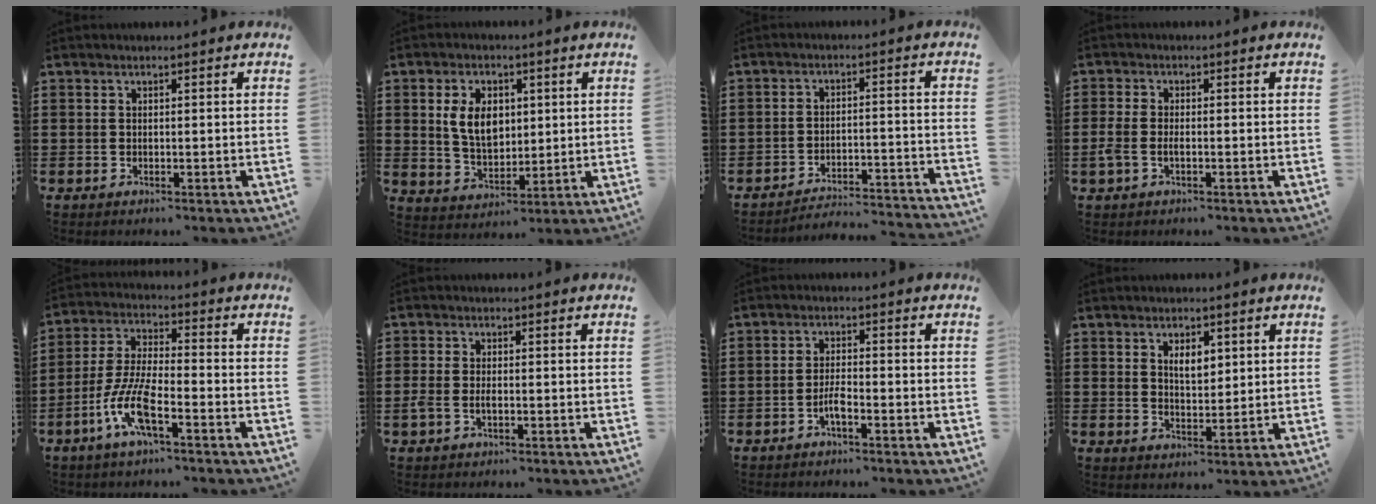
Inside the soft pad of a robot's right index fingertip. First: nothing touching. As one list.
[{"total": 7.2, "force": [1.4, 4.7, 5.3], "torque": [-0.121, 0.007, 0.019]}, {"total": 3.7, "force": [-3.6, 0.0, 0.8], "torque": [-0.022, -0.006, -0.079]}, {"total": 2.1, "force": [-0.8, 0.9, 1.7], "torque": [-0.047, -0.006, -0.018]}, {"total": 8.6, "force": [-4.4, 1.8, 7.2], "torque": [-0.172, -0.014, -0.086]}, {"total": 2.0, "force": [-0.7, 0.9, 1.6], "torque": [-0.045, -0.006, -0.016]}, {"total": 3.0, "force": [-1.6, 0.5, 2.5], "torque": [-0.060, -0.005, -0.033]}, {"total": 3.6, "force": [1.6, 1.8, 2.7], "torque": [-0.053, 0.004, 0.026]}]